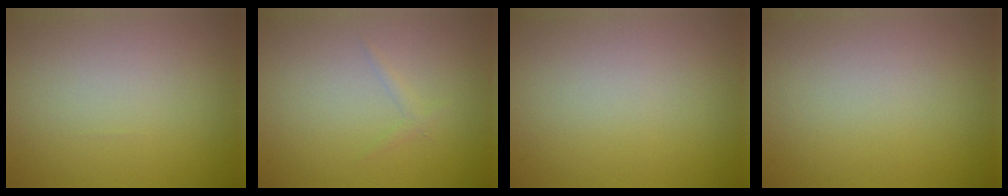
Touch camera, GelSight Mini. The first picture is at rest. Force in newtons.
{"total": 0.7, "press": 0.7, "slide": 0.1}
{"total": 0.0}
{"total": 0.0}